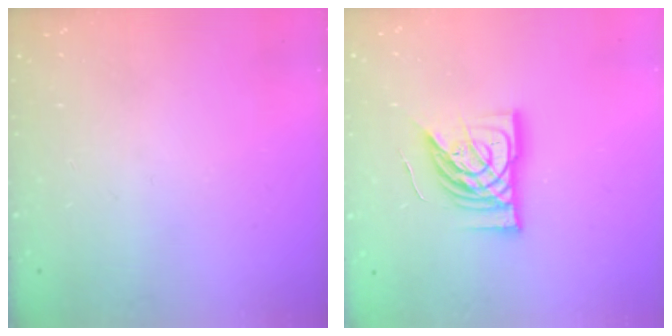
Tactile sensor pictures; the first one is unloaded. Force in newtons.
{"total": 15.1, "press": 15.0, "slide": 1.7}